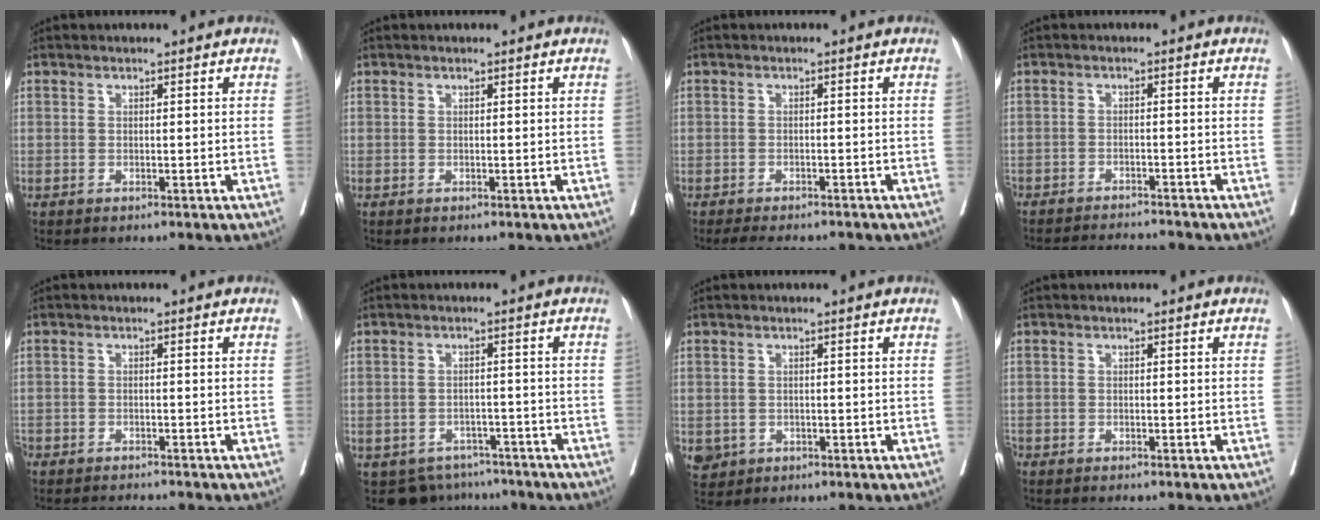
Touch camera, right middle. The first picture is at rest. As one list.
[{"total": 0.0}, {"total": 6.0, "force": [-5.2, 1.9, 2.4], "torque": [-0.026, -0.004, -0.073]}, {"total": 8.2, "force": [-7.9, 0.3, 2.0], "torque": [-0.025, -0.009, -0.116]}, {"total": 6.5, "force": [-6.2, 0.6, 2.0], "torque": [-0.026, -0.012, -0.091]}, {"total": 6.9, "force": [-5.7, 3.8, 0.1], "torque": [0.013, 0.014, -0.074]}, {"total": 2.9, "force": [-1.2, 2.6, 0.5], "torque": [-0.005, 0.003, -0.015]}, {"total": 4.3, "force": [-3.9, 0.3, 1.8], "torque": [-0.018, -0.007, -0.060]}]